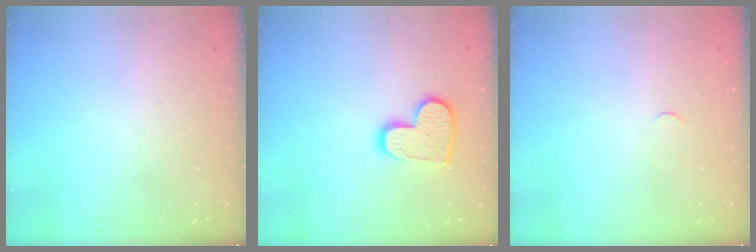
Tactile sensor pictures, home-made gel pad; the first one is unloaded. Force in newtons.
{"total": 12.4, "press": 12.3, "slide": 0.9}
{"total": 2.9, "press": 2.8, "slide": 0.4}